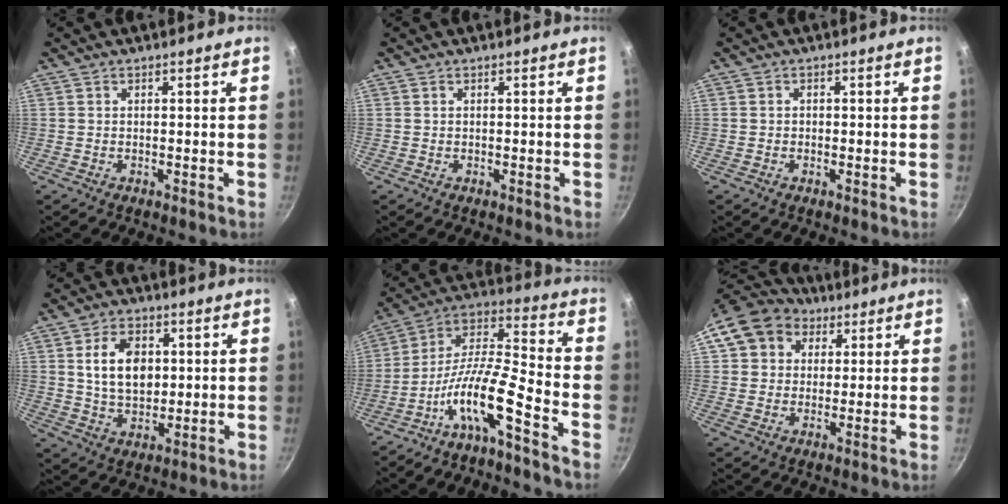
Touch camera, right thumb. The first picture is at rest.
{"total": 0.0}
{"total": 0.6, "force": [0.0, 0.6, 0.2], "torque": [0.000, 0.003, 0.001]}
{"total": 10.6, "force": [2.2, 7.3, 7.4], "torque": [-0.105, -0.009, 0.040]}
{"total": 12.6, "force": [-7.4, 2.1, 10.0], "torque": [-0.191, 0.074, -0.150]}
{"total": 13.0, "force": [5.0, 10.7, 5.4], "torque": [-0.087, 0.023, 0.074]}